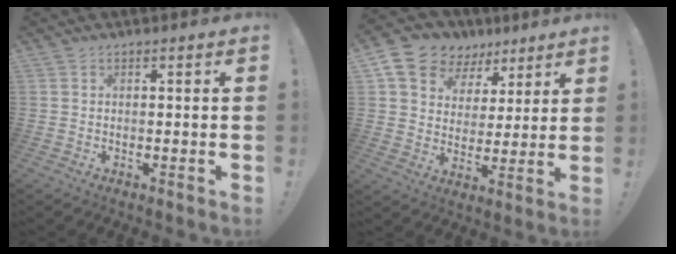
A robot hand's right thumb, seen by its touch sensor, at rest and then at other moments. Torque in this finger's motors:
{"motor_torque": [0.34, 1.27, 0.18, -0.07, 0.01]}